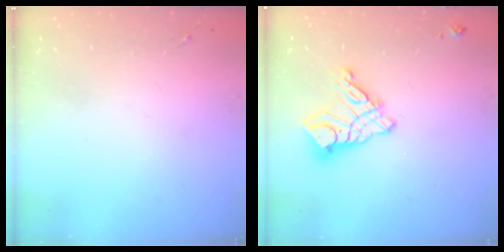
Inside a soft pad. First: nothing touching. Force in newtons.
{"total": 12.6, "press": 12.5, "slide": 1.1}